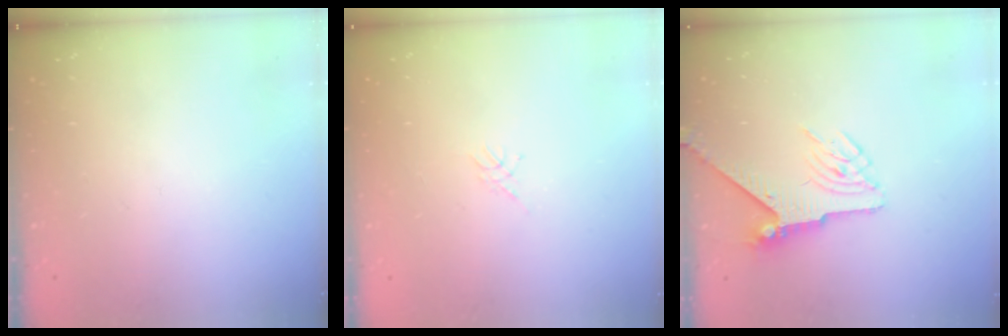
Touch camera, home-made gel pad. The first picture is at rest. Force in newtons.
{"total": 1.1, "press": 1.1, "slide": 0.3}
{"total": 6.1, "press": 6.1, "slide": 0.4}